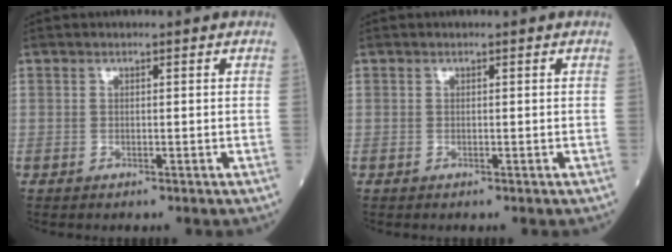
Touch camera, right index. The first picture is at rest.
{"total": 0.0}